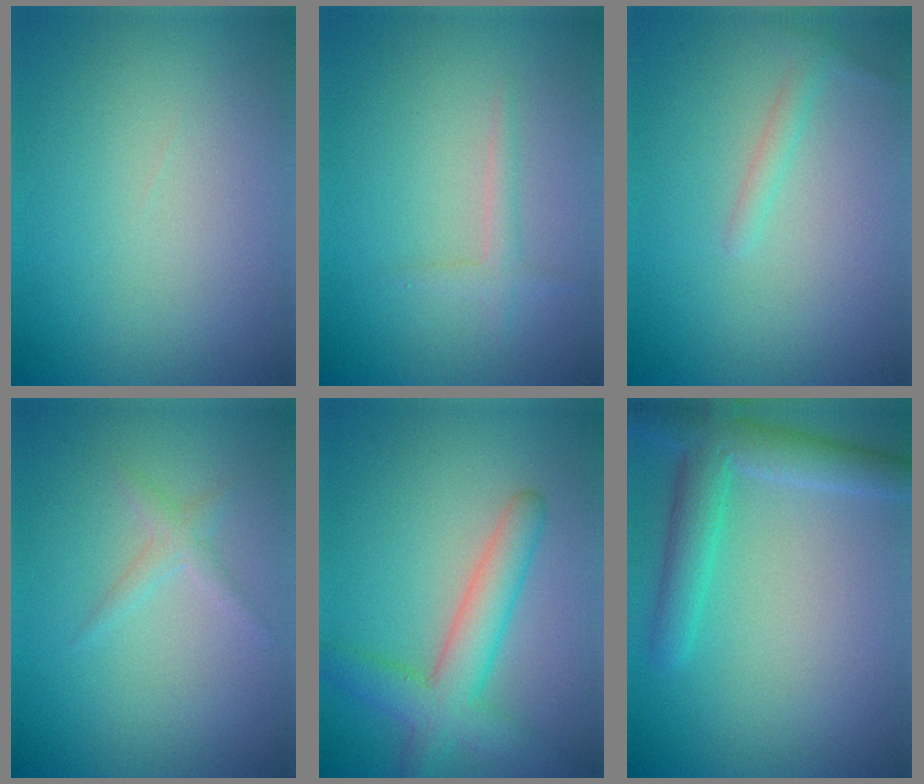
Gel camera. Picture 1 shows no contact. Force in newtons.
{"total": 1.3, "press": 1.3, "slide": 0.1}
{"total": 1.2, "press": 1.2, "slide": 0.0}
{"total": 1.2, "press": 1.2, "slide": 0.1}
{"total": 5.1, "press": 5.1, "slide": 0.2}
{"total": 4.6, "press": 4.6, "slide": 0.2}